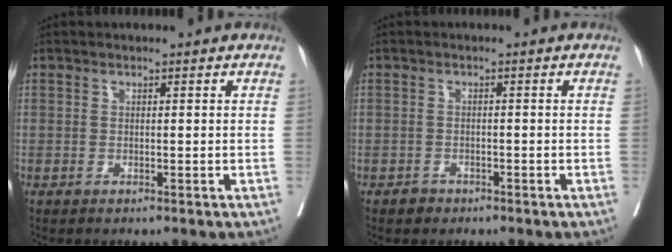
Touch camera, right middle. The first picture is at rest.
{"total": 1.3, "force": [-1.0, 0.8, 0.1], "torque": [-0.004, 0.002, -0.016]}